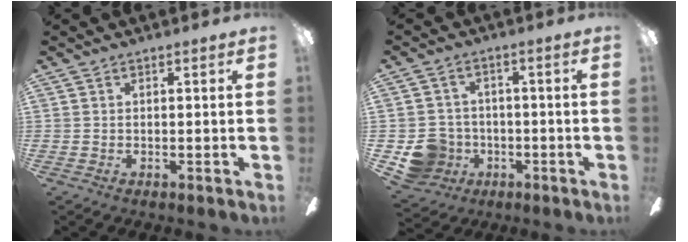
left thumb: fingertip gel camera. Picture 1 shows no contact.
{"total": 8.4, "force": [-3.0, 7.6, 1.9], "torque": [-0.054, 0.024, -0.050]}